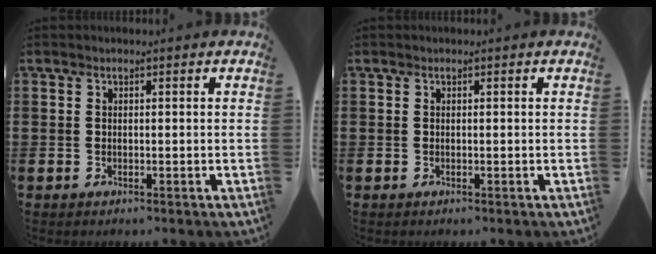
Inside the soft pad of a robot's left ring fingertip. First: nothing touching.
{"total": 0.0}